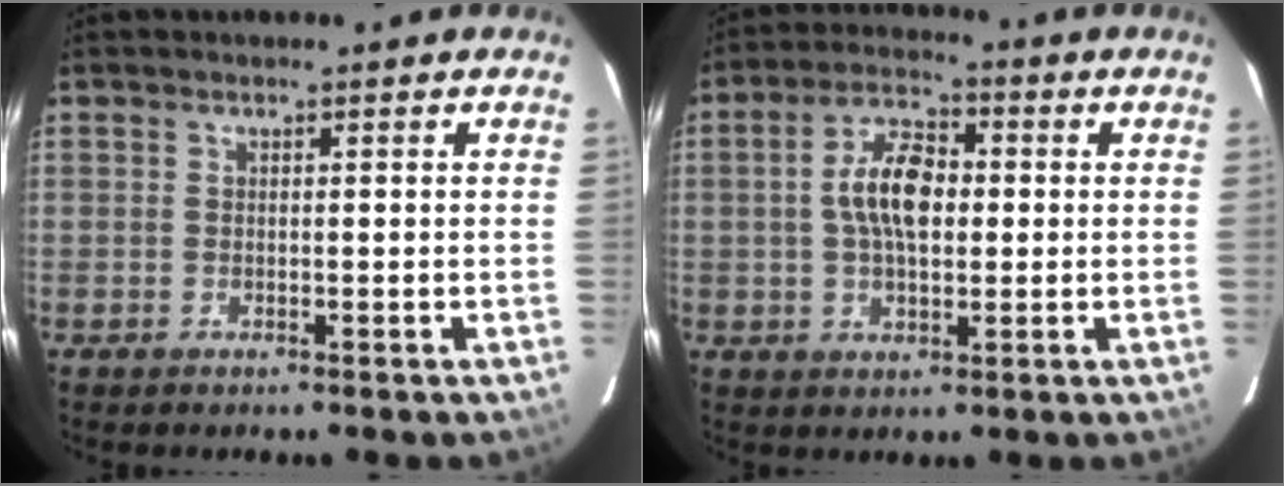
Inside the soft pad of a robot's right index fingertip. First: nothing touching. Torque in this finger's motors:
{"motor_torque": [0.46, -0.18, 0.52, 0.16]}